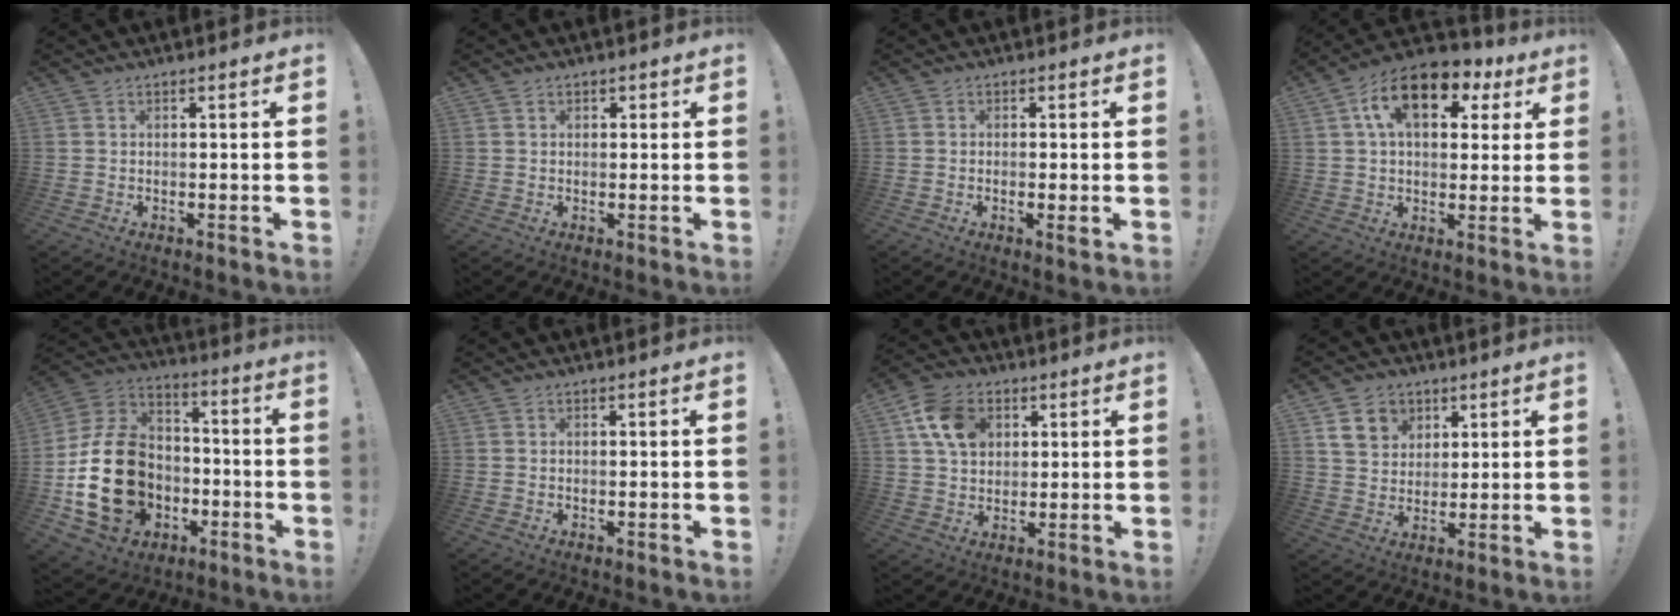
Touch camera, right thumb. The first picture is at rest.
{"total": 1.1, "force": [0.3, 1.0, 0.4], "torque": [0.001, -0.002, 0.003]}
{"total": 2.2, "force": [-0.5, 0.0, 2.1], "torque": [-0.035, -0.003, -0.010]}
{"total": 15.4, "force": [6.2, 8.8, 11.0], "torque": [-0.180, -0.010, 0.109]}
{"total": 21.6, "force": [-5.1, 16.5, 13.0], "torque": [-0.250, 0.034, -0.066]}
{"total": 0.0}
{"total": 12.1, "force": [4.7, 9.1, 6.4], "torque": [-0.108, 0.001, 0.096]}
{"total": 10.0, "force": [5.2, 7.9, 3.4], "torque": [-0.046, -0.024, 0.102]}